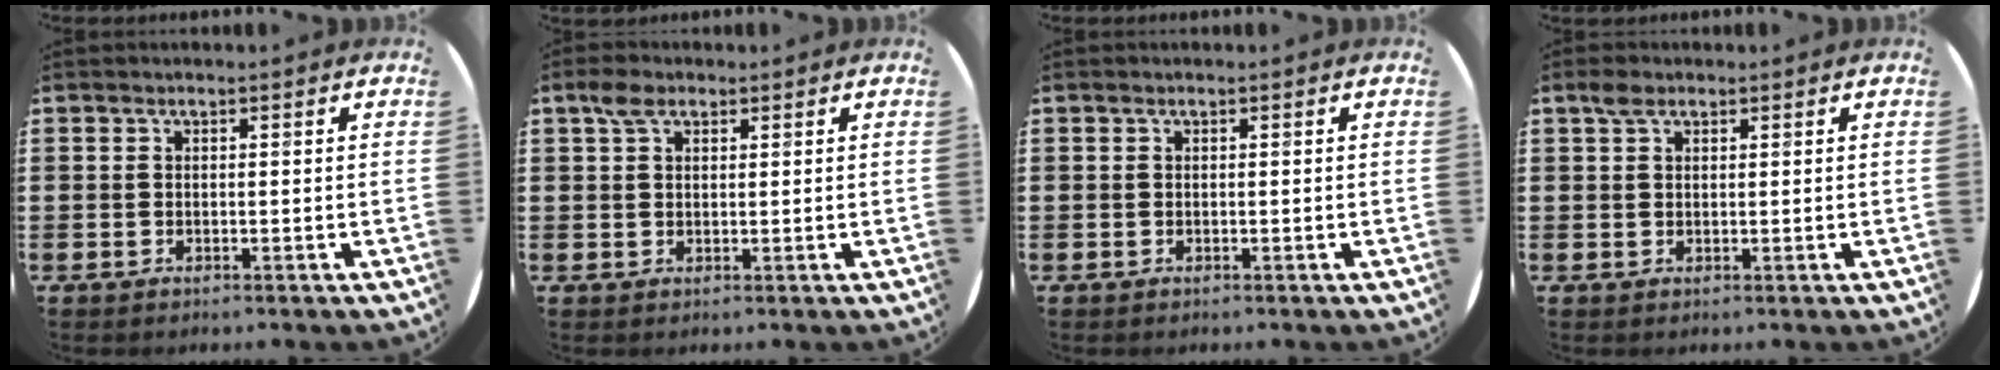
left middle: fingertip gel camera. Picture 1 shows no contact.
{"total": 2.8, "force": [1.9, 1.5, 1.4], "torque": [-0.023, 0.004, 0.033]}
{"total": 0.0}
{"total": 1.8, "force": [1.2, 1.0, 0.9], "torque": [-0.012, 0.002, 0.020]}